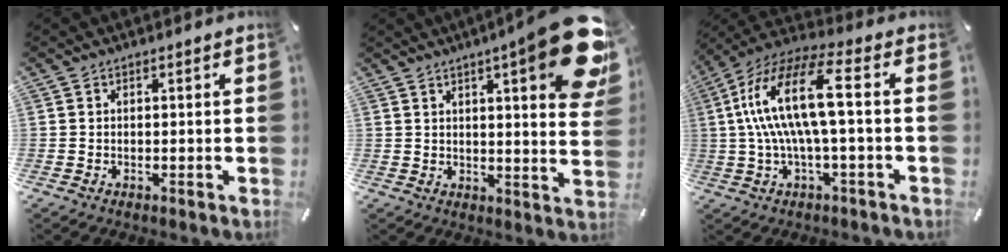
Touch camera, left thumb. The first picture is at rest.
{"total": 16.6, "force": [8.5, 3.5, 13.8], "torque": [-0.195, -0.049, 0.132]}
{"total": 16.2, "force": [1.6, 3.8, 15.6], "torque": [-0.329, -0.005, 0.012]}